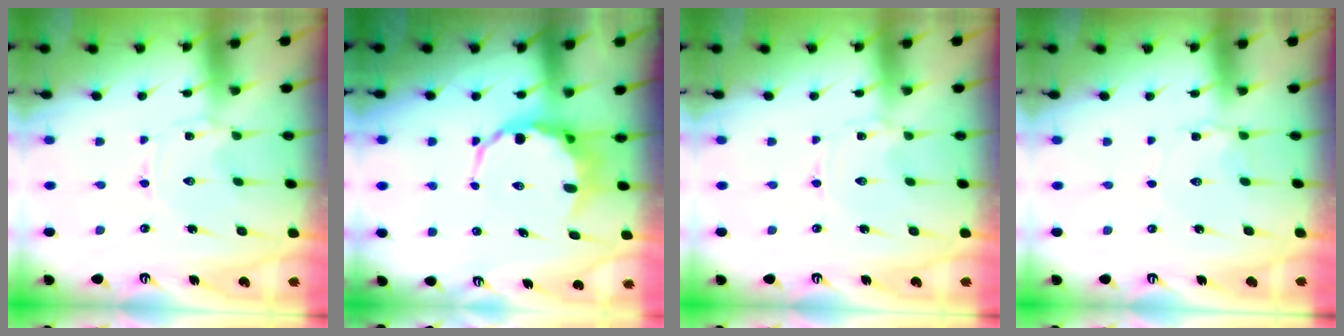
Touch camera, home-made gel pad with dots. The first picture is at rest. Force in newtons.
{"total": 7.5, "press": 7.3, "slide": 2.0}
{"total": 0.0}
{"total": 4.6, "press": 4.5, "slide": 0.6}